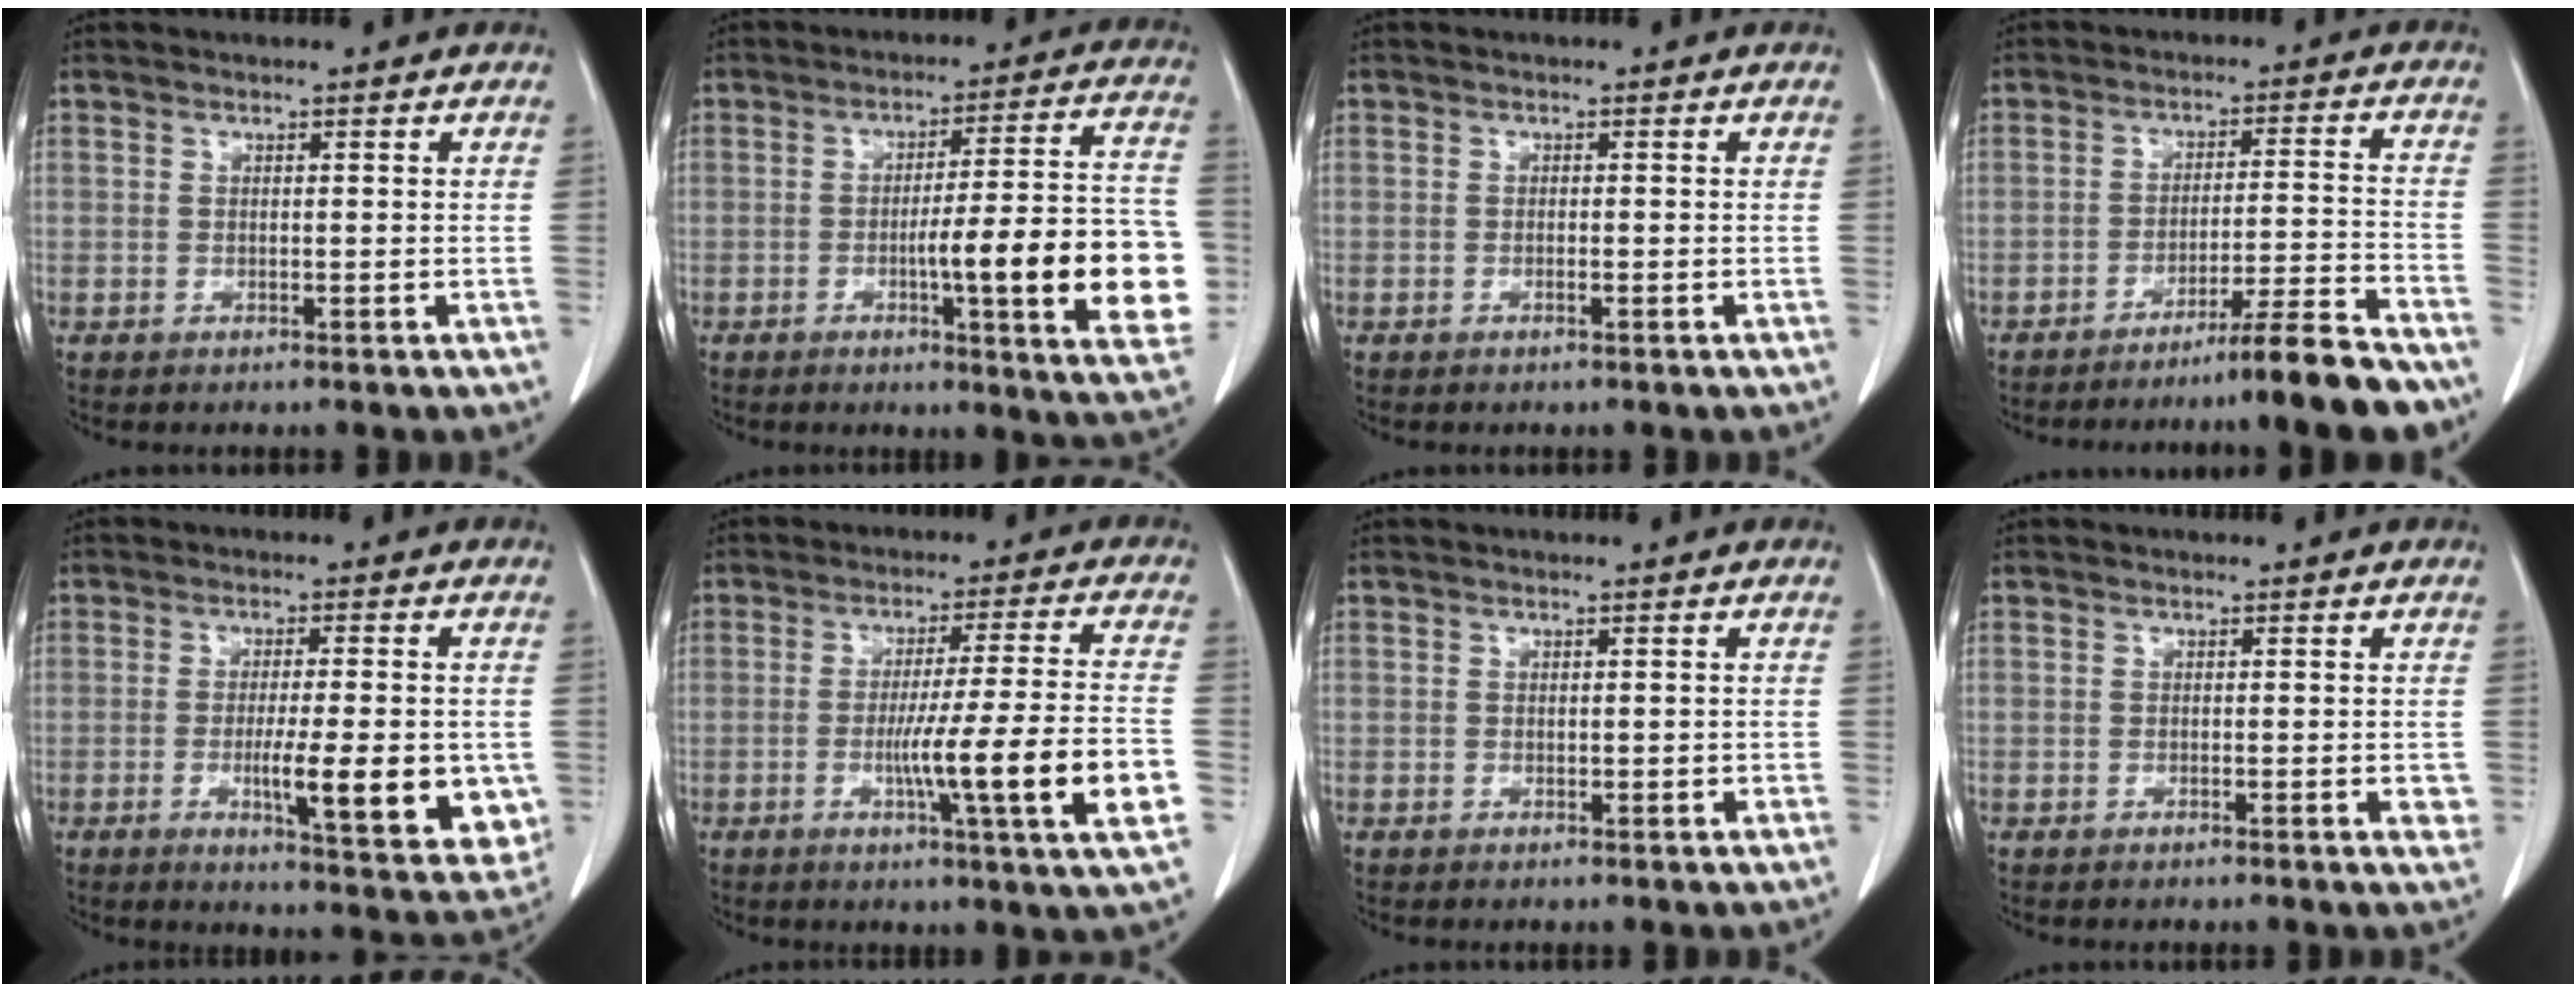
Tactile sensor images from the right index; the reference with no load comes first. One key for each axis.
{"total": 18.2, "fx": -3.7, "fy": 1.8, "fz": 17.7, "tx": -0.167, "ty": 0.018, "tz": -0.041}
{"total": 0.6, "fx": -0.3, "fy": 0.0, "fz": 0.5, "tx": -0.012, "ty": -0.001, "tz": -0.004}
{"total": 10.9, "fx": -9.1, "fy": -1.2, "fz": 5.9, "tx": -0.058, "ty": 0.002, "tz": -0.141}
{"total": 13.8, "fx": -2.8, "fy": 2.8, "fz": 13.2, "tx": -0.151, "ty": -0.017, "tz": -0.030}
{"total": 14.8, "fx": -3.8, "fy": -1.1, "fz": 14.2, "tx": -0.214, "ty": -0.016, "tz": -0.063}
{"total": 0.8, "fx": -0.1, "fy": 0.3, "fz": 0.7, "tx": -0.010, "ty": -0.001, "tz": 0.001}
{"total": 1.8, "fx": -0.3, "fy": 0.5, "fz": 1.7, "tx": -0.016, "ty": -0.003, "tz": -0.004}